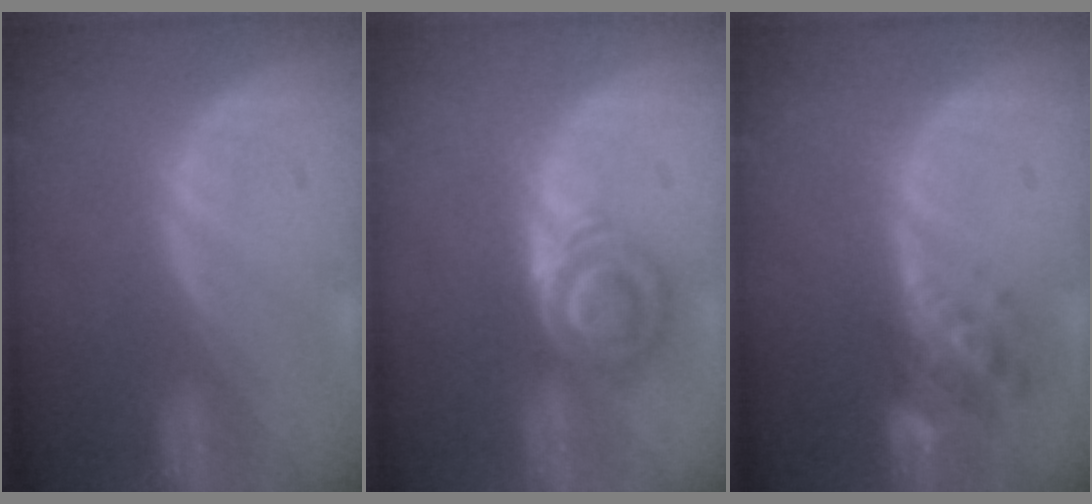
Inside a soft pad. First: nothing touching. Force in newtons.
{"total": 5.8, "press": 5.7, "slide": 1.1}
{"total": 6.3, "press": 5.7, "slide": 2.5}